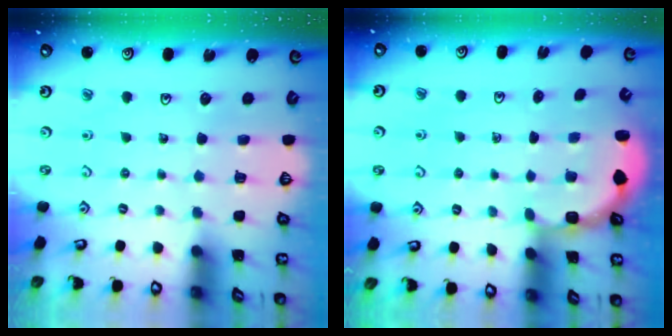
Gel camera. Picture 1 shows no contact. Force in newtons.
{"total": 3.1, "press": 2.5, "slide": 1.9}